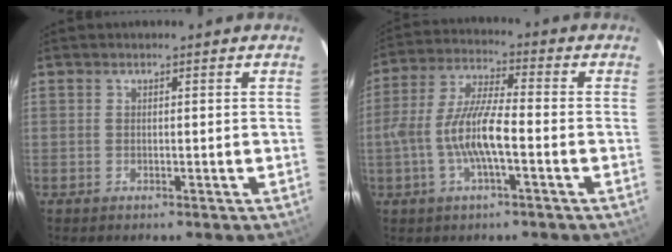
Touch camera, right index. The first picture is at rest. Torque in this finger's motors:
{"motor_torque": [1.40, -0.62, 0.92, 0.21]}